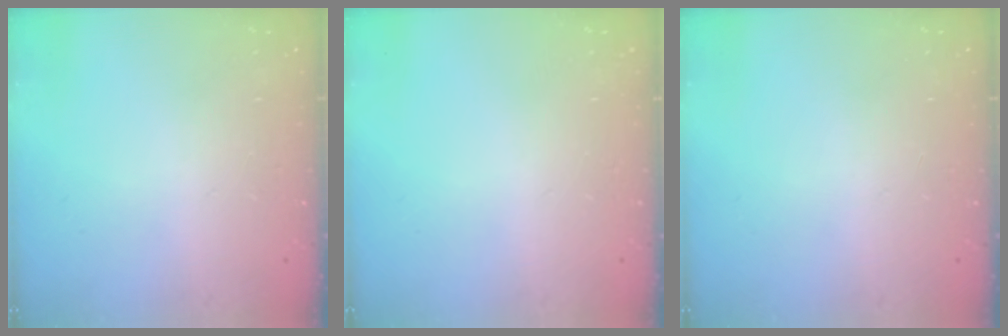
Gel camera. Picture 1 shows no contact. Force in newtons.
{"total": 0.0}
{"total": 0.0}